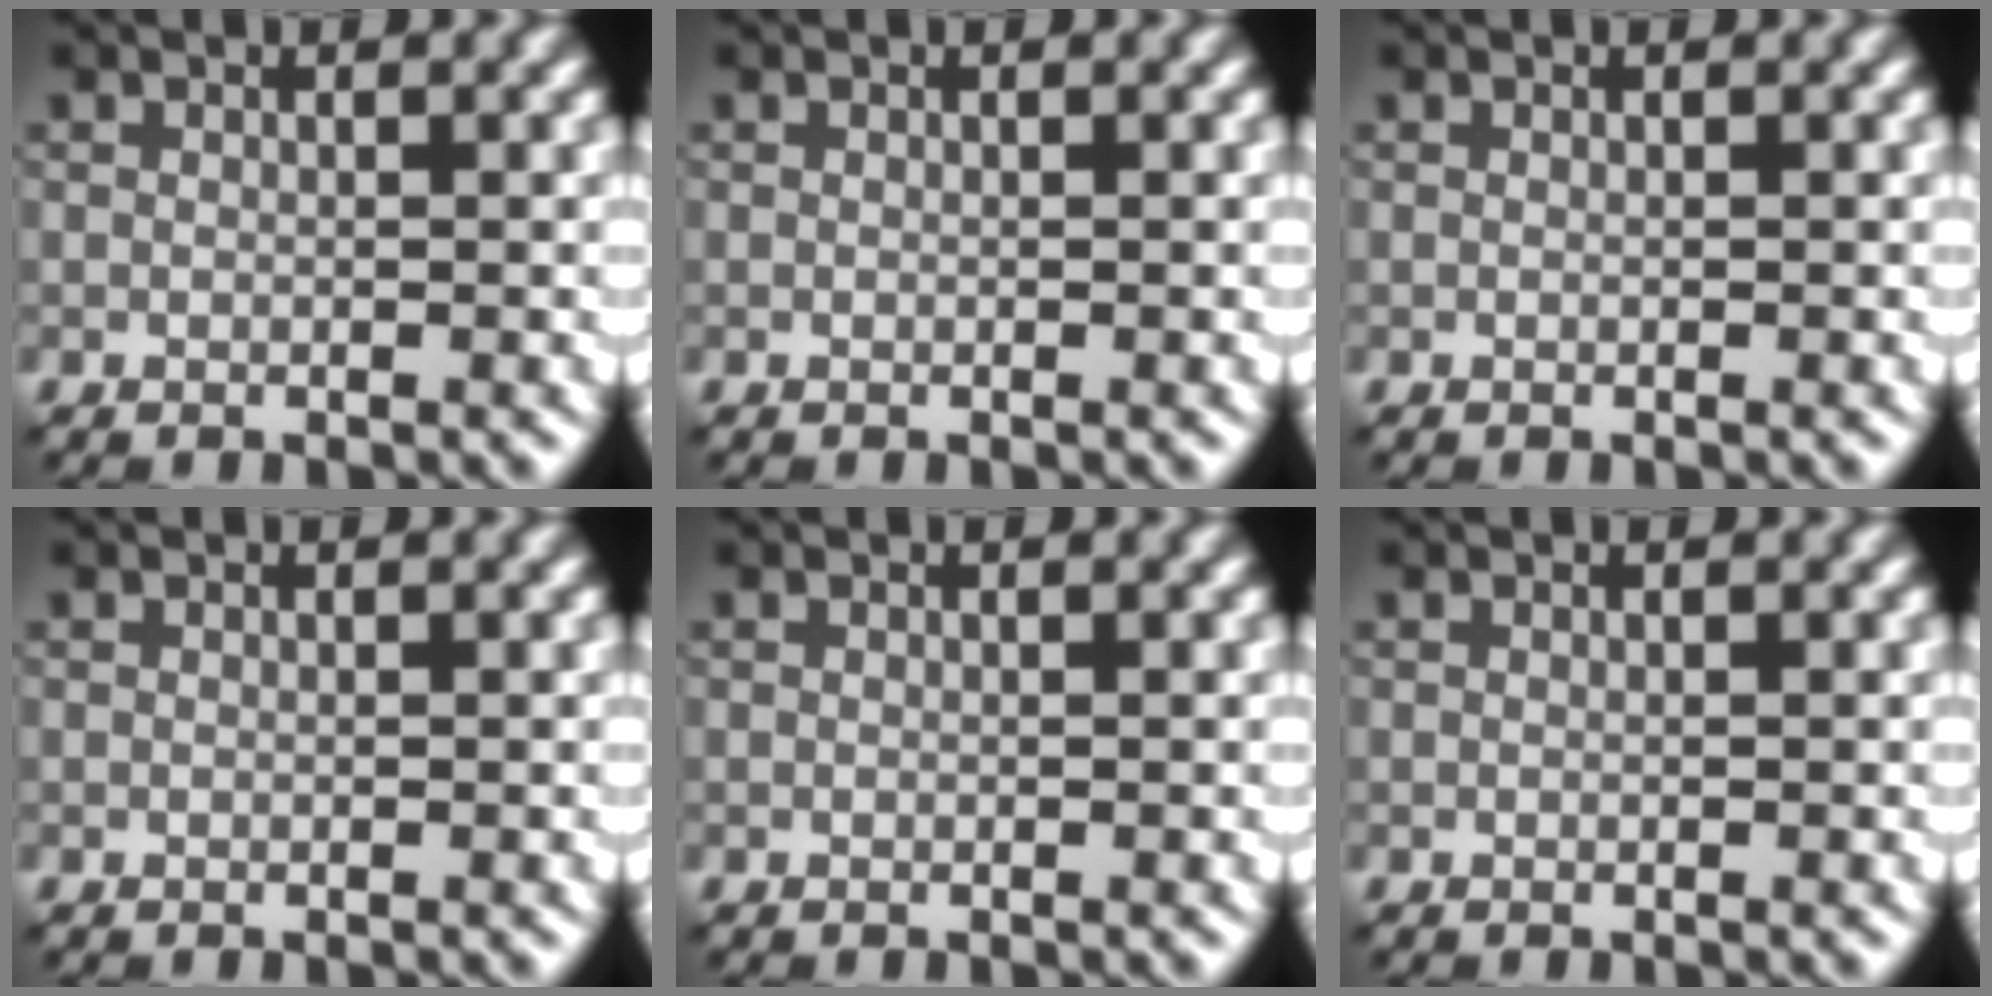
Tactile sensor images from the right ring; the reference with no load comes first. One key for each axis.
{"total": 0.0}
{"total": 0.0}
{"total": 0.0}
{"total": 0.0}
{"total": 0.0}